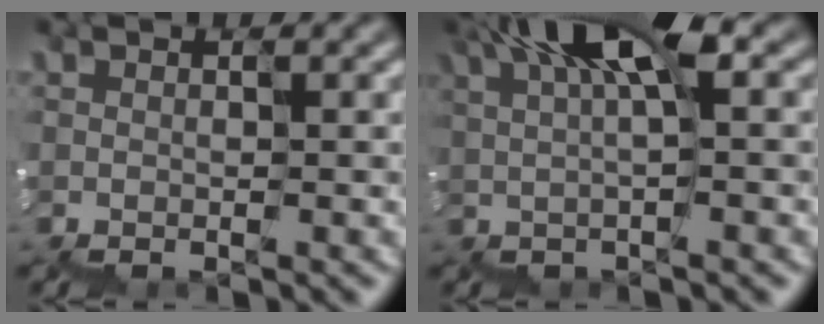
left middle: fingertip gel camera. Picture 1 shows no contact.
{"total": 5.0, "force": [1.9, 1.0, 4.5], "torque": [-0.094, 0.013, 0.032]}